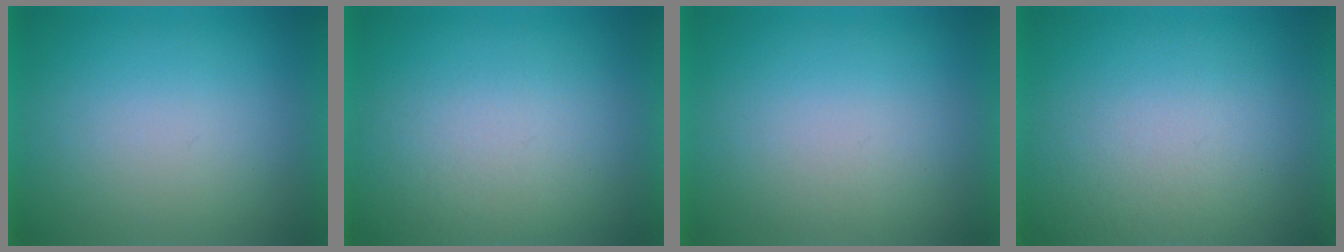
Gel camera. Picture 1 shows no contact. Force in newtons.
{"total": 3.7}
{"total": 1.2}
{"total": 3.8}